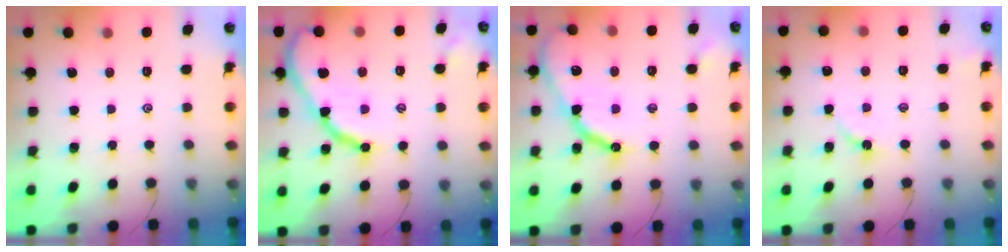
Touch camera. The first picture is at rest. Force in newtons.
{"total": 13.1, "press": 13.1, "slide": 0.7}
{"total": 14.2, "press": 14.2, "slide": 1.2}
{"total": 3.4, "press": 3.4, "slide": 0.5}